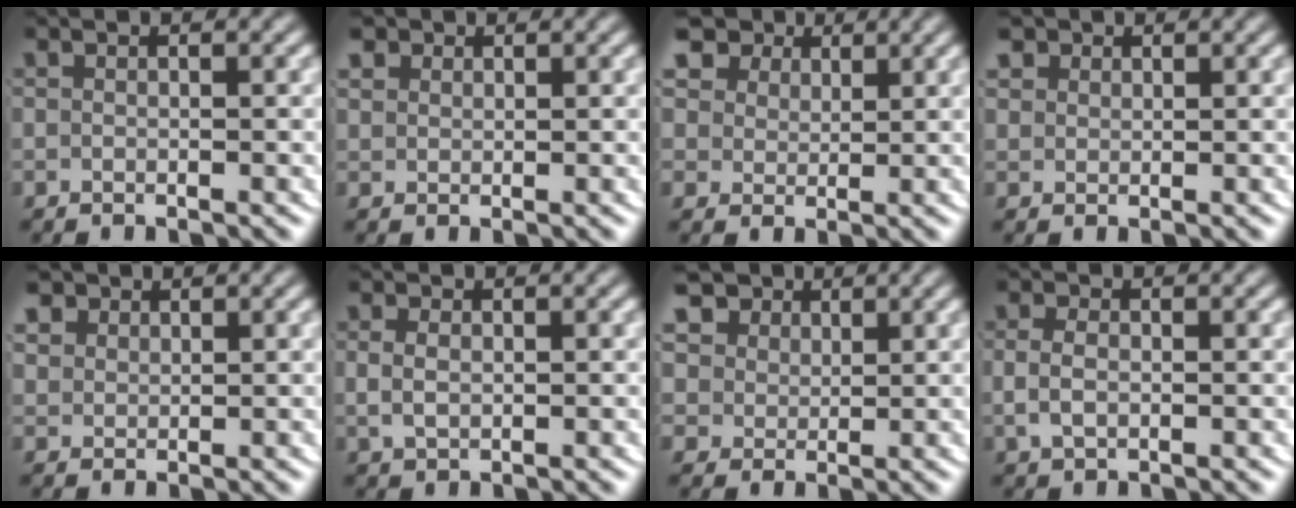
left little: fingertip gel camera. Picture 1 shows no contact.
{"total": 1.7, "force": [1.1, 1.2, 0.6], "torque": [-0.022, -0.005, 0.028]}
{"total": 8.9, "force": [5.0, 6.2, 4.0], "torque": [-0.087, -0.001, 0.081]}
{"total": 2.2, "force": [1.5, 1.6, 0.7], "torque": [-0.026, -0.006, 0.033]}
{"total": 2.5, "force": [1.6, 1.8, 0.9], "torque": [-0.029, -0.006, 0.037]}
{"total": 1.5, "force": [0.2, 1.0, 1.1], "torque": [-0.026, -0.006, 0.012]}
{"total": 8.5, "force": [4.0, 6.5, 3.6], "torque": [-0.096, -0.014, 0.071]}
{"total": 1.9, "force": [-0.2, 1.3, 1.4], "torque": [-0.033, -0.004, 0.002]}